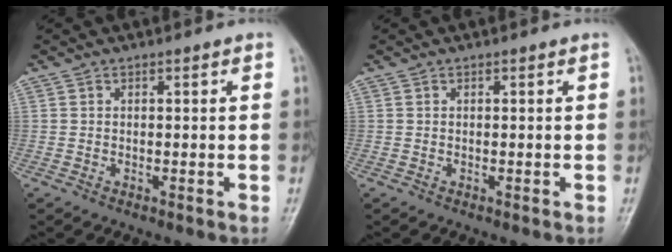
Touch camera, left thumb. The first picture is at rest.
{"total": 0.0}